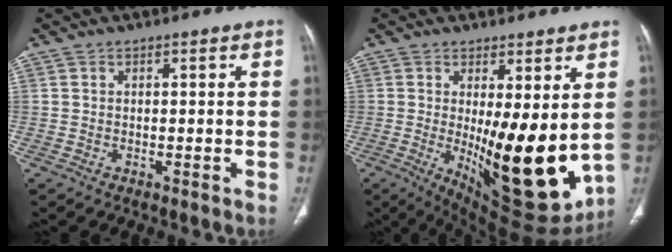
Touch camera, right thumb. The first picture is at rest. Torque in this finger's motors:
{"motor_torque": [2.49, 2.52, 1.63, 0.14, 0.56]}